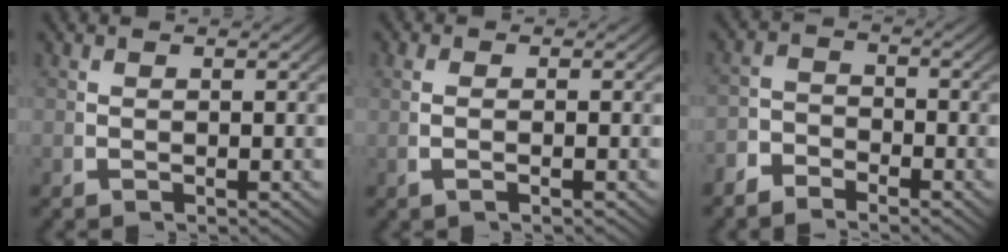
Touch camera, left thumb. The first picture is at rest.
{"total": 1.3, "force": [0.0, 0.2, 1.3], "torque": [-0.027, 0.010, -0.002]}
{"total": 2.6, "force": [-2.2, 1.2, 0.4], "torque": [0.014, -0.008, -0.047]}